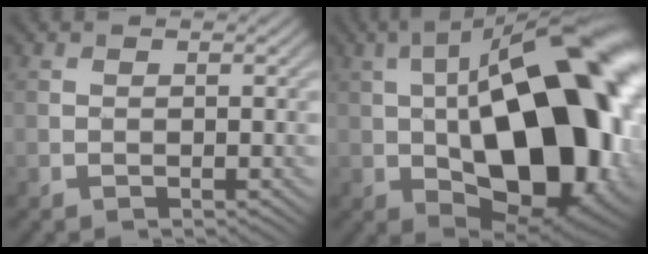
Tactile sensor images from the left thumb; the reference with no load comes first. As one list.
[{"total": 22.8, "force": [-0.3, 12.0, 19.4], "torque": [-0.290, -0.012, -0.016]}]